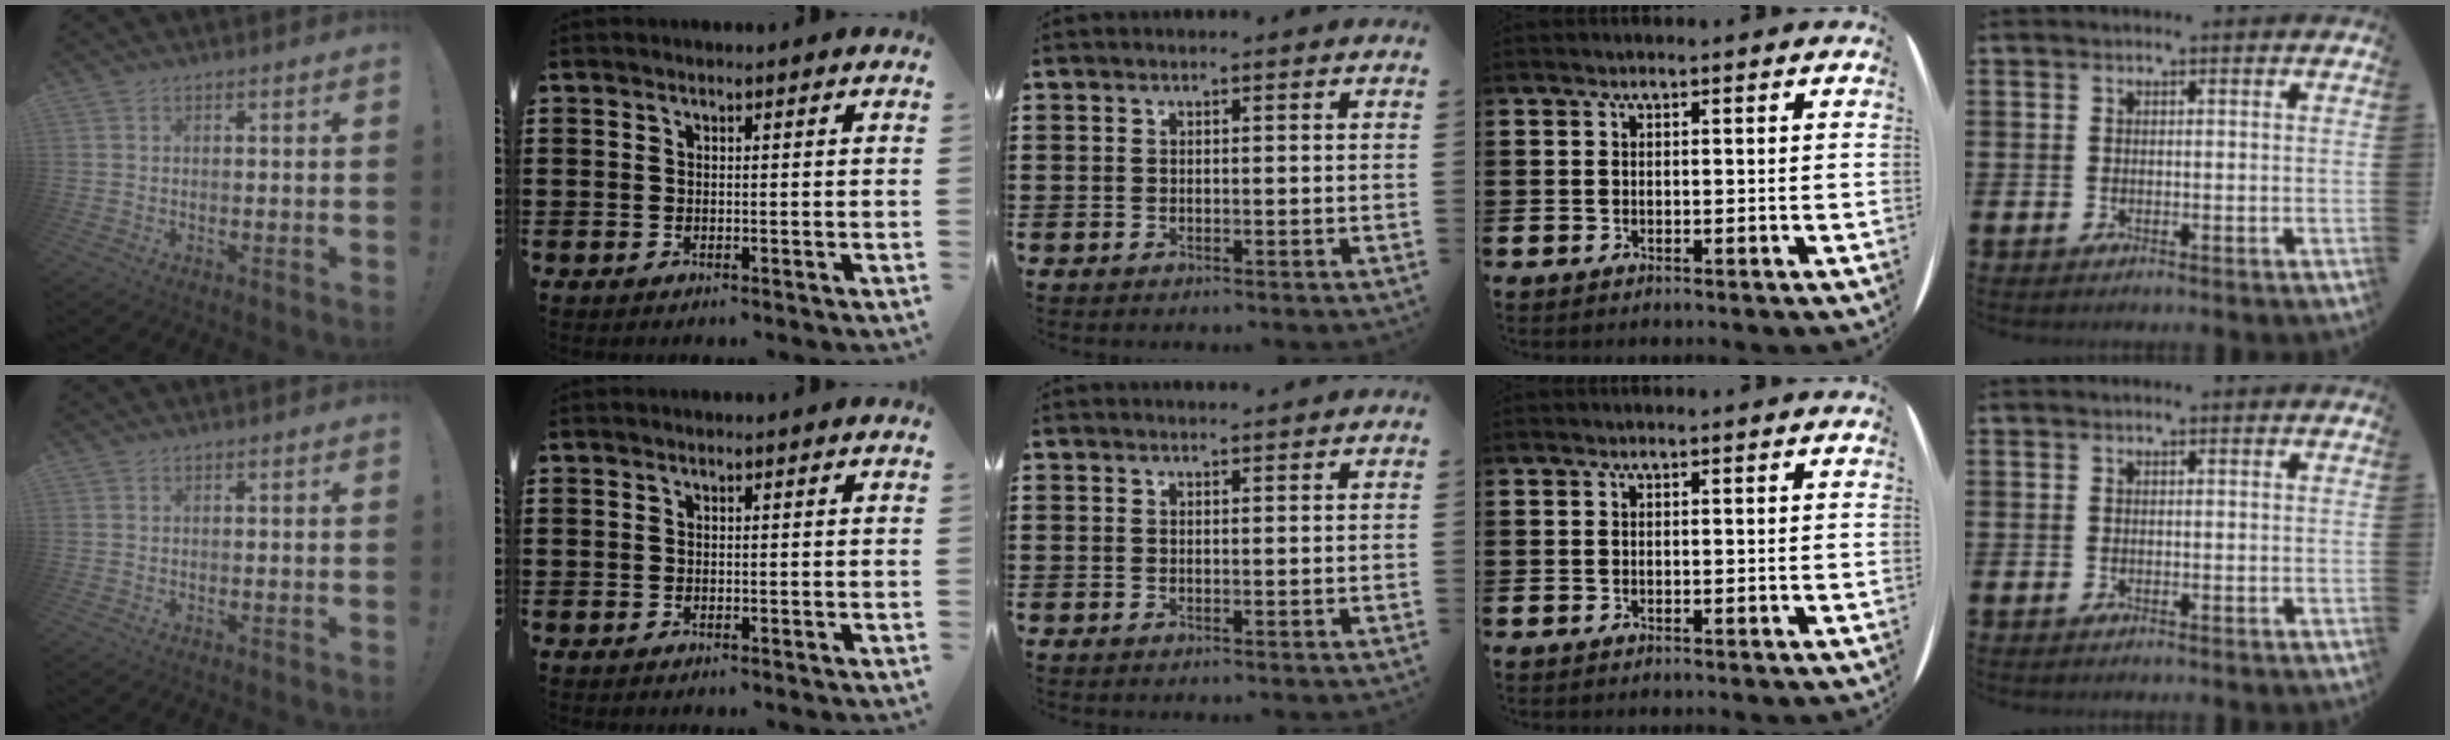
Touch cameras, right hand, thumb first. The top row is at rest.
{"middle": {"total": 0.7, "force": [0.7, 0.1, 0.0], "torque": [-0.002, 0.001, 0.014]}}